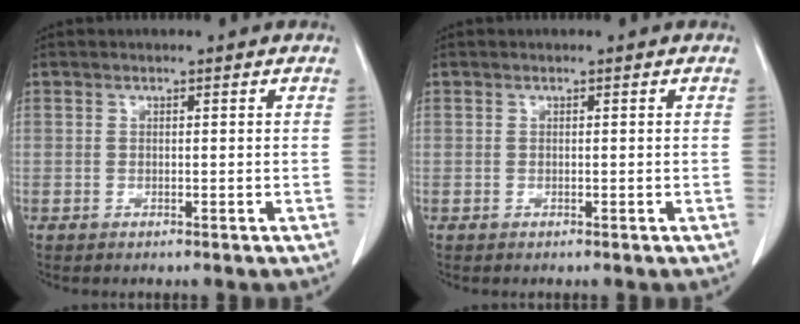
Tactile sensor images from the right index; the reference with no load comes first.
{"total": 0.0}